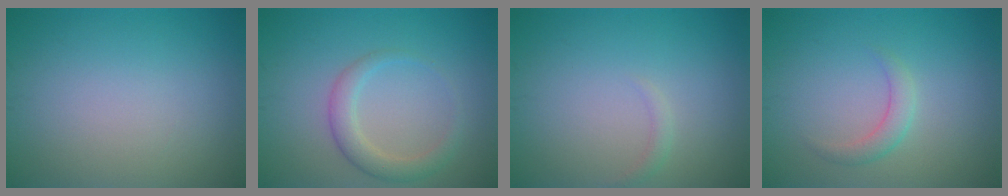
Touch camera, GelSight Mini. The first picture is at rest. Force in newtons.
{"total": 2.6, "press": 2.6, "slide": 0.2}
{"total": 0.8, "press": 0.8, "slide": 0.0}
{"total": 1.7, "press": 1.7, "slide": 0.0}